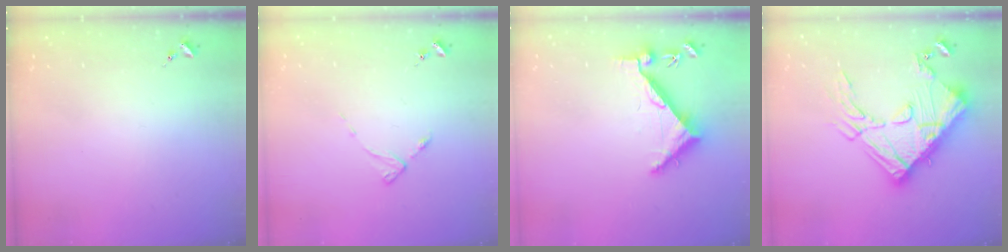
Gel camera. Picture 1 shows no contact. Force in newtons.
{"total": 3.1, "press": 3.1, "slide": 0.4}
{"total": 6.3, "press": 6.2, "slide": 0.7}
{"total": 24.8, "press": 24.7, "slide": 2.3}